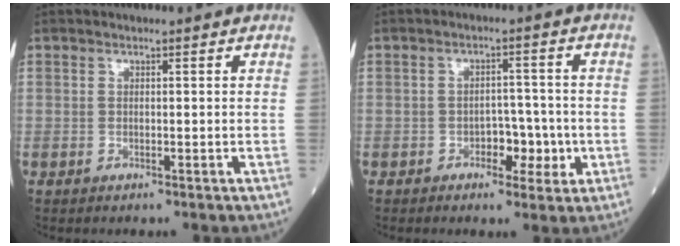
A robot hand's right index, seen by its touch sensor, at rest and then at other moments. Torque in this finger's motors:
{"motor_torque": [0.10, -0.06, 0.03, 0.04]}